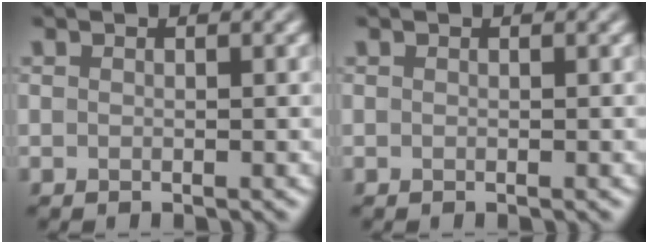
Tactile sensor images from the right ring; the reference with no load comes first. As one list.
[{"total": 0.0}]